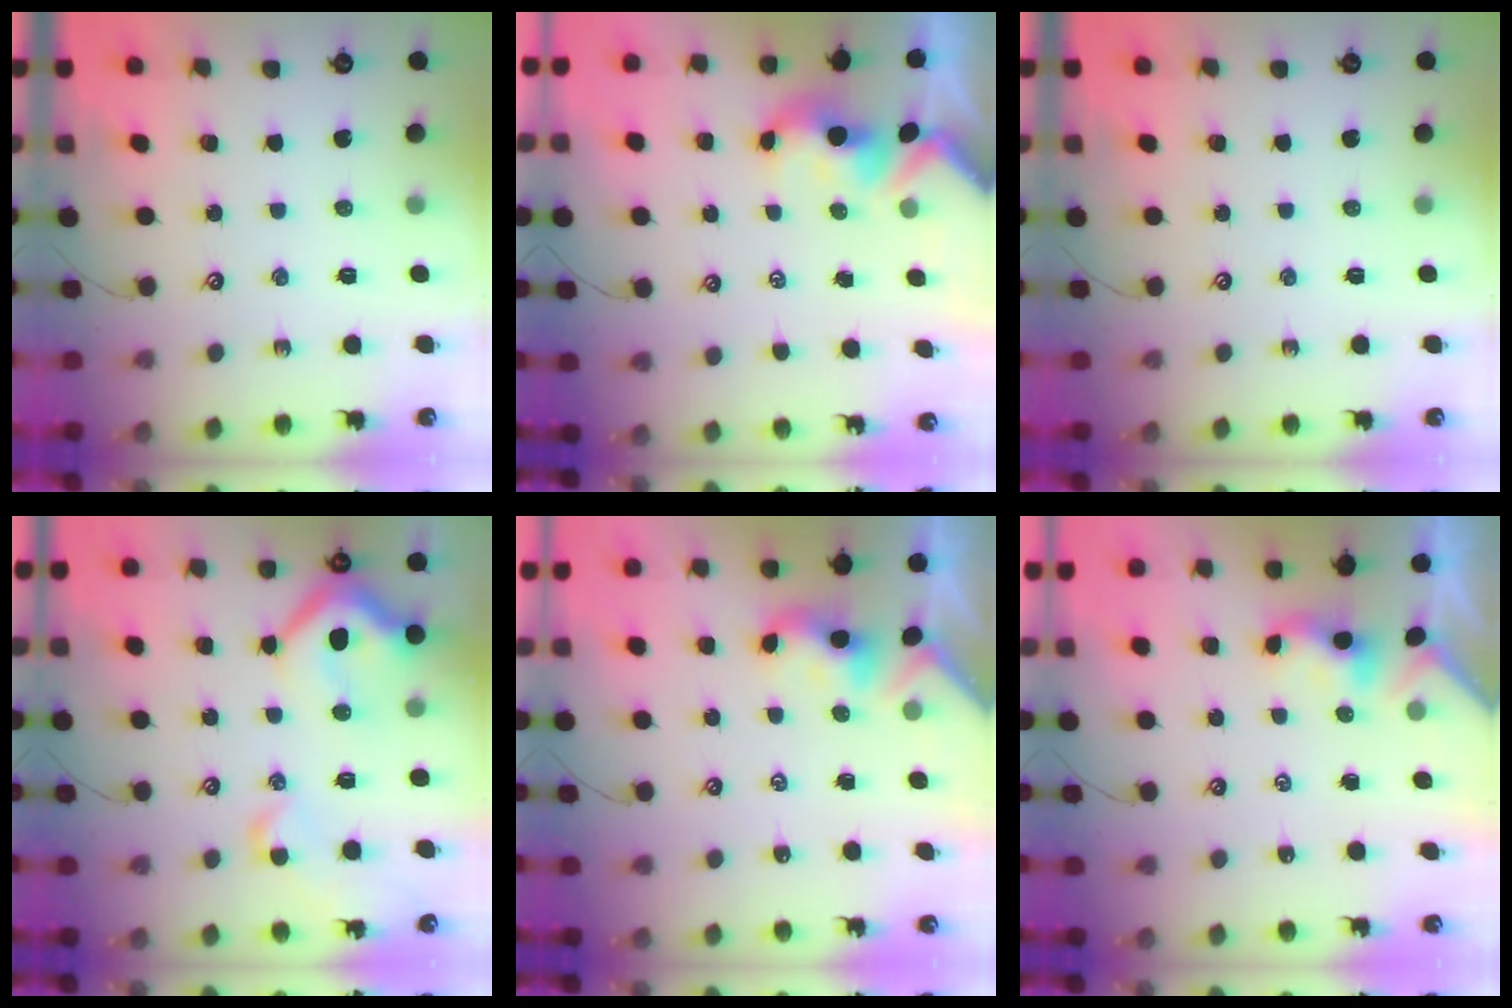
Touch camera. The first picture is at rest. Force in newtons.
{"total": 2.1, "press": 2.0, "slide": 0.7}
{"total": 0.0}
{"total": 14.3, "press": 14.2, "slide": 1.1}
{"total": 2.4, "press": 2.3, "slide": 0.2}
{"total": 0.9, "press": 0.8, "slide": 0.4}